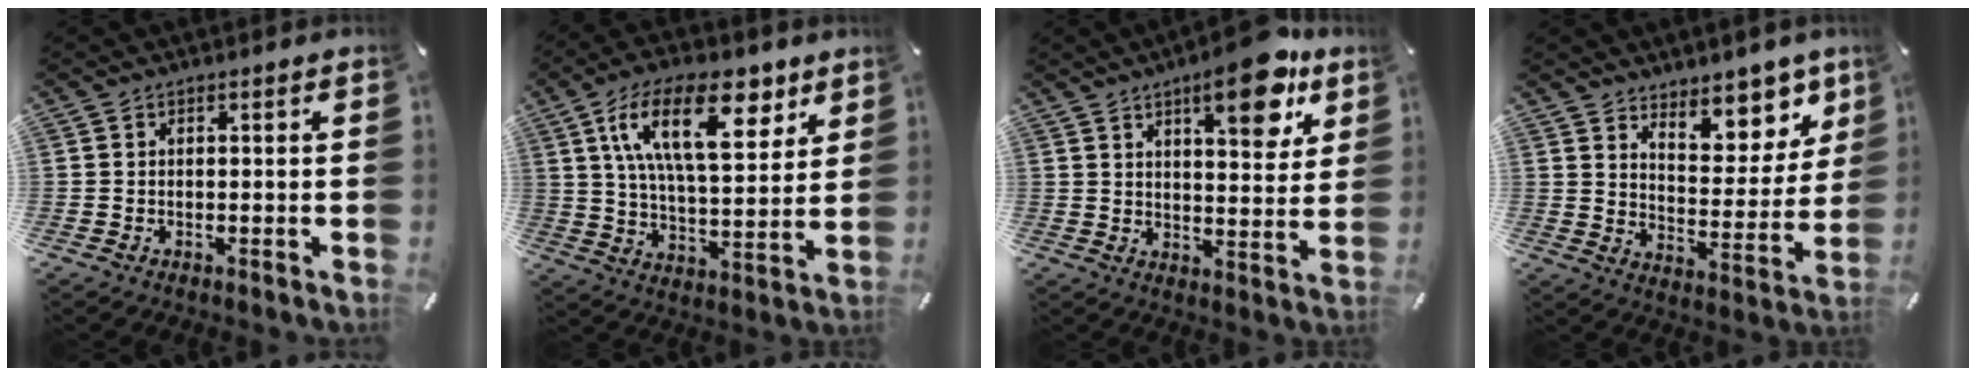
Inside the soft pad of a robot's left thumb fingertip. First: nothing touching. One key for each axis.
{"total": 20.1, "fx": 9.6, "fy": 9.3, "fz": 15.0, "tx": -0.261, "ty": -0.022, "tz": 0.153}
{"total": 14.1, "fx": 8.4, "fy": 5.3, "fz": 10.0, "tx": -0.129, "ty": -0.043, "tz": 0.135}
{"total": 10.0, "fx": 8.5, "fy": 4.8, "fz": 2.2, "tx": -0.006, "ty": -0.094, "tz": 0.150}